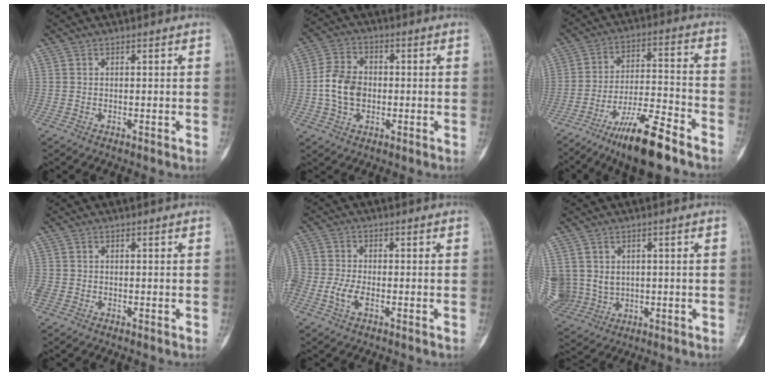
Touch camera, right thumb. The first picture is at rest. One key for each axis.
{"total": 8.5, "fx": -0.8, "fy": 6.2, "fz": 5.8, "tx": -0.094, "ty": 0.015, "tz": -0.022}
{"total": 14.4, "fx": -10.0, "fy": 3.0, "fz": 9.9, "tx": -0.178, "ty": 0.063, "tz": -0.171}
{"total": 2.1, "fx": -0.5, "fy": 1.6, "fz": 1.2, "tx": -0.037, "ty": 0.002, "tz": -0.011}
{"total": 5.4, "fx": -2.2, "fy": 2.9, "fz": 3.9, "tx": -0.096, "ty": 0.011, "tz": -0.048}
{"total": 13.3, "fx": 0.5, "fy": 11.9, "fz": 5.8, "tx": -0.159, "ty": 0.017, "tz": 0.039}